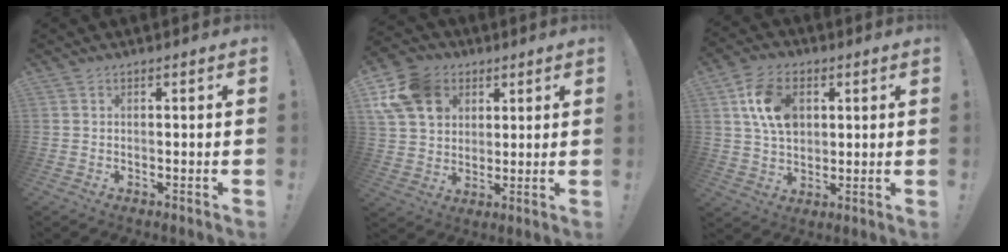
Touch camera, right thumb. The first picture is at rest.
{"total": 15.7, "force": [6.1, 12.5, 7.4], "torque": [-0.133, -0.023, 0.122]}
{"total": 13.3, "force": [4.2, 9.3, 8.5], "torque": [-0.144, 0.006, 0.084]}